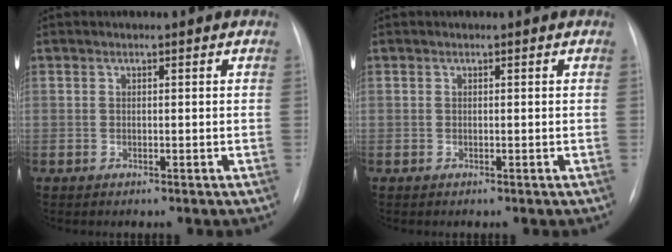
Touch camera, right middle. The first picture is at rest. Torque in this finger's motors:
{"motor_torque": [0.00, 0.00, 0.00, 0.00]}